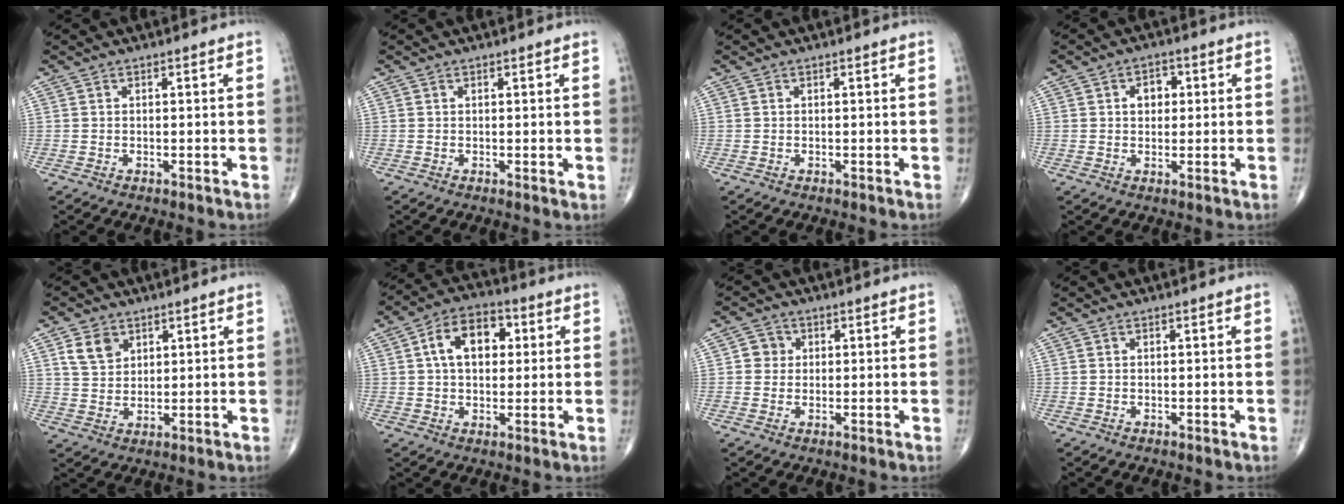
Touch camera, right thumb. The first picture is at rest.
{"total": 0.6, "force": [0.2, 0.2, 0.5], "torque": [-0.010, -0.003, 0.002]}
{"total": 0.0}
{"total": 4.0, "force": [0.8, 3.1, 2.5], "torque": [-0.017, 0.007, 0.008]}
{"total": 5.6, "force": [2.7, 4.1, 2.6], "torque": [-0.033, -0.012, 0.055]}
{"total": 10.7, "force": [2.3, 6.9, 7.9], "torque": [-0.109, 0.018, 0.030]}
{"total": 3.0, "force": [0.4, 2.9, 0.8], "torque": [0.008, 0.004, 0.001]}
{"total": 0.0}